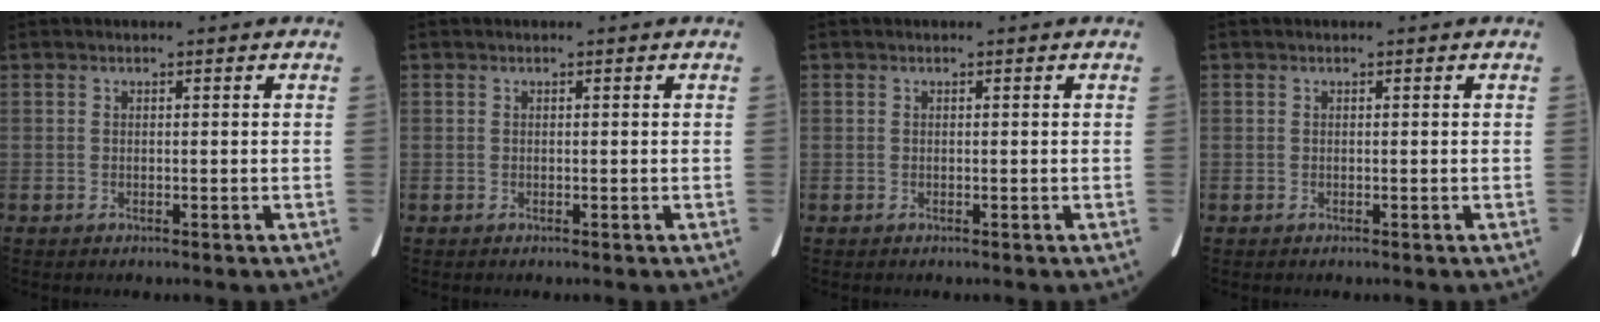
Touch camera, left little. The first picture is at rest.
{"total": 0.0}
{"total": 0.0}
{"total": 0.0}